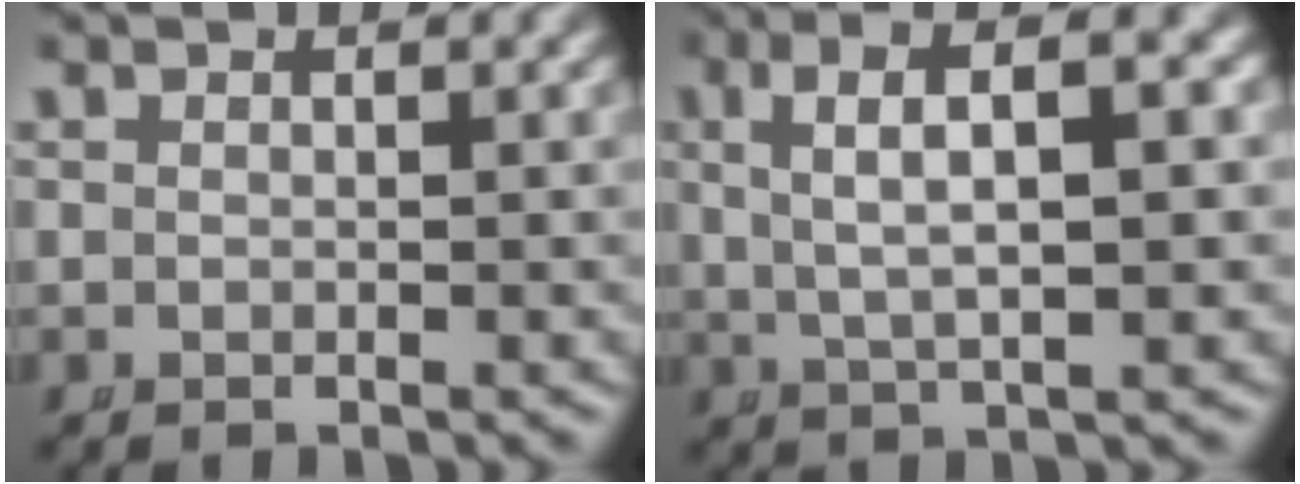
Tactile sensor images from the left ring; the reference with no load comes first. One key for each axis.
{"total": 5.6, "fx": 2.2, "fy": 1.4, "fz": 5.0, "tx": -0.078, "ty": 0.018, "tz": 0.036}